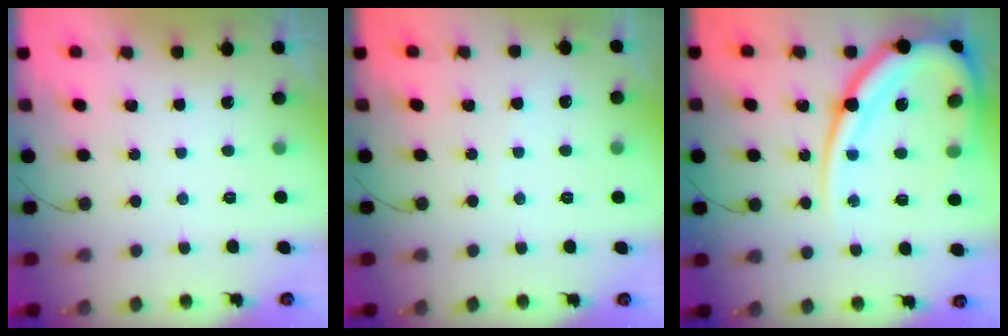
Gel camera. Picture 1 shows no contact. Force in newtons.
{"total": 2.7, "press": 2.7, "slide": 0.3}
{"total": 20.2, "press": 20.1, "slide": 2.3}